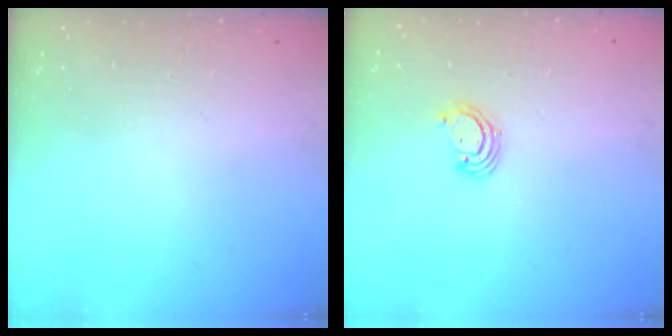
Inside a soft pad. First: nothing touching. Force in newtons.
{"total": 3.4, "press": 3.4, "slide": 0.3}